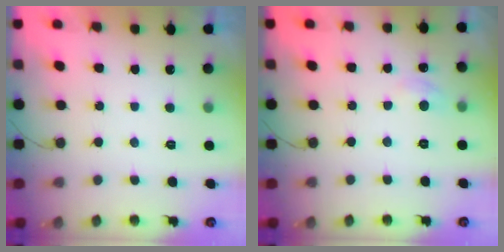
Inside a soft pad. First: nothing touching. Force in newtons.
{"total": 5.5, "press": 5.5, "slide": 0.7}